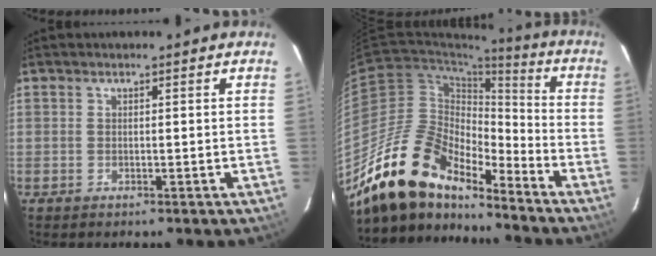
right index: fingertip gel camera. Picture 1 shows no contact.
{"total": 18.6, "force": [-15.4, 6.3, 8.3], "torque": [-0.146, 0.006, -0.286]}